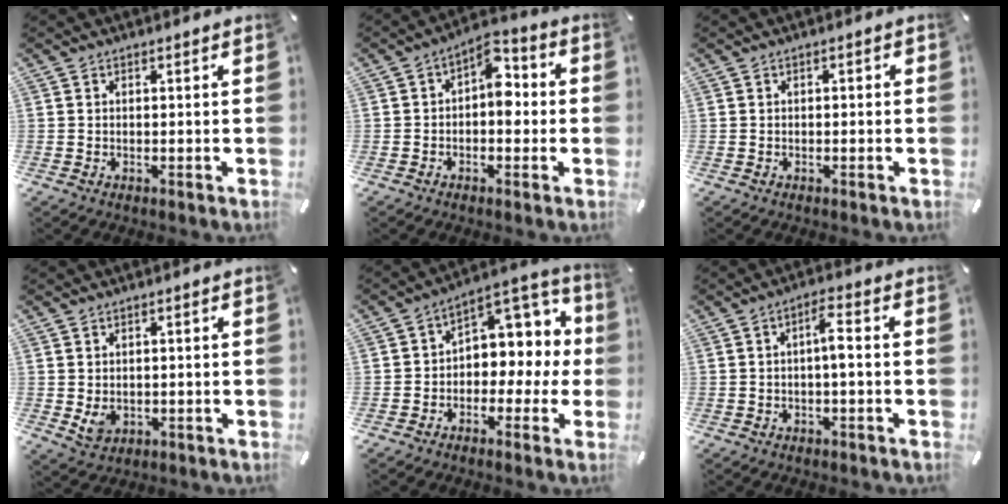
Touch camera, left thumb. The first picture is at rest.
{"total": 8.2, "force": [0.6, 5.1, 6.4], "torque": [-0.081, -0.003, 0.004]}
{"total": 0.7, "force": [-0.5, 0.4, 0.4], "torque": [-0.007, 0.001, -0.011]}
{"total": 3.6, "force": [0.1, 3.1, 1.9], "torque": [-0.031, -0.007, -0.001]}
{"total": 8.0, "force": [1.6, 6.7, 4.1], "torque": [-0.056, -0.015, 0.031]}
{"total": 4.7, "force": [-0.3, 1.4, 4.5], "torque": [-0.077, 0.011, -0.010]}